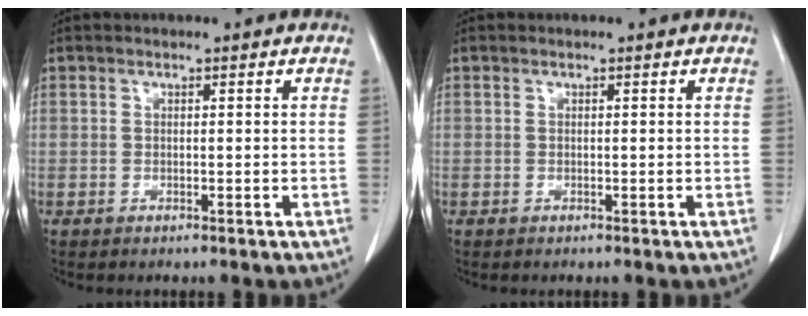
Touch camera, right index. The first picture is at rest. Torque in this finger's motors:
{"motor_torque": [0.00, 0.00, 0.00, 0.00]}